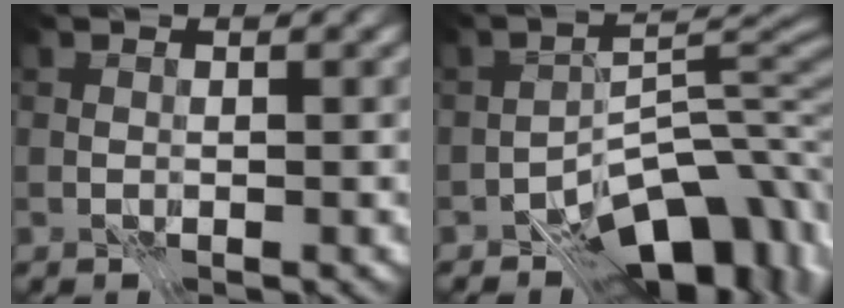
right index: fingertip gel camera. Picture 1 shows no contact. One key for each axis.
{"total": 11.4, "fx": -7.1, "fy": 5.3, "fz": 7.2, "tx": -0.081, "ty": -0.002, "tz": -0.119}